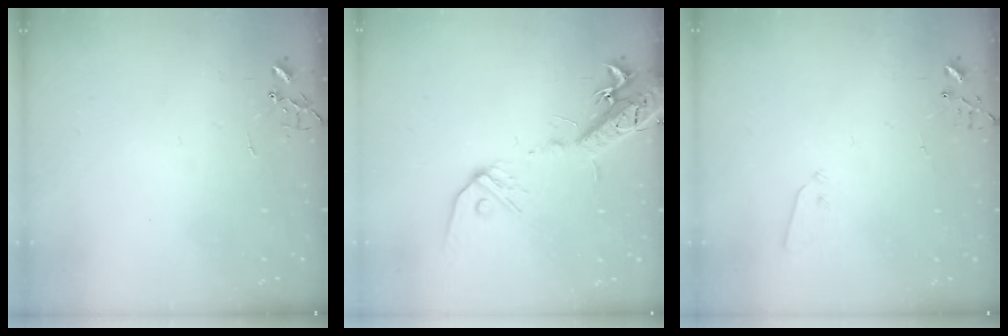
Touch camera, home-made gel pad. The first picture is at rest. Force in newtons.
{"total": 16.6, "press": 16.3, "slide": 3.5}
{"total": 3.5, "press": 3.4, "slide": 0.6}